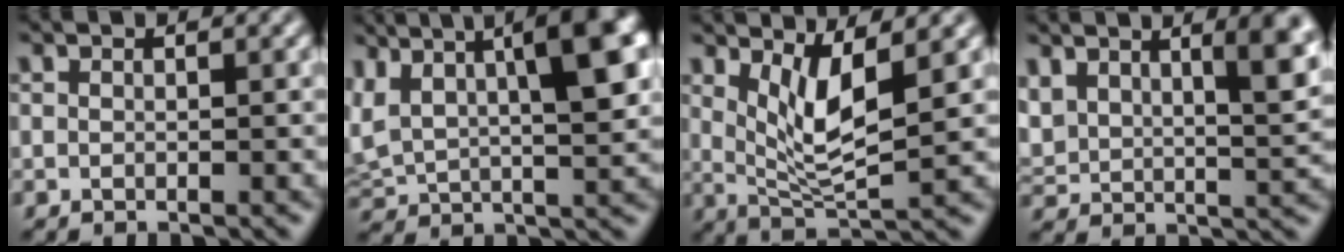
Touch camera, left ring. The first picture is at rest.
{"total": 10.5, "force": [3.8, 4.0, 8.9], "torque": [-0.152, 0.018, 0.061]}
{"total": 4.3, "force": [1.7, 1.0, 3.8], "torque": [-0.079, -0.013, 0.039]}
{"total": 7.1, "force": [3.6, 3.1, 5.3], "torque": [-0.097, 0.004, 0.067]}